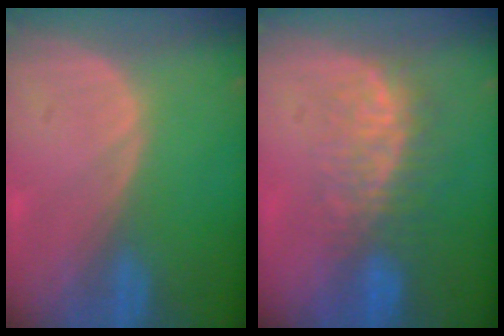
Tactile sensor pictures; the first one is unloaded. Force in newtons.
{"total": 7.6, "press": 7.1, "slide": 2.8}